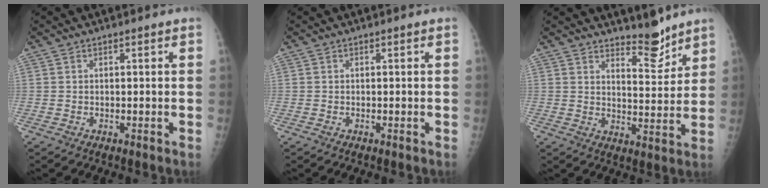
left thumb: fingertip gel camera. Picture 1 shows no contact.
{"total": 0.0}
{"total": 6.5, "force": [5.7, 1.7, 2.6], "torque": [-0.022, -0.056, 0.093]}